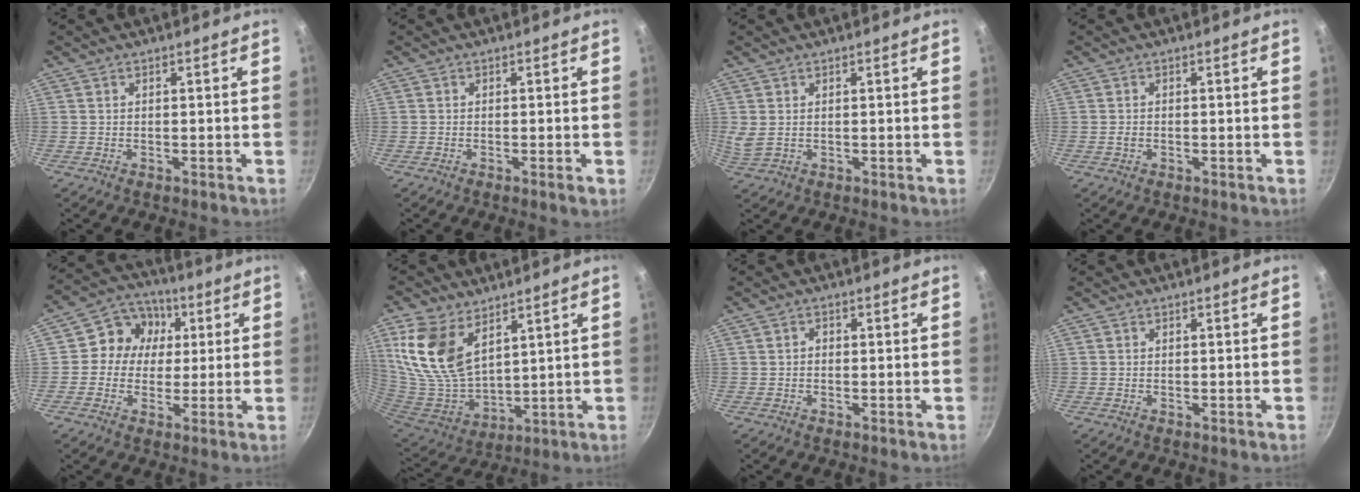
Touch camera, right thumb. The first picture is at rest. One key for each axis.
{"total": 1.3, "fx": -0.5, "fy": 0.1, "fz": 1.2, "tx": -0.025, "ty": -0.001, "tz": -0.012}
{"total": 2.5, "fx": 0.7, "fy": 1.3, "fz": 1.9, "tx": -0.039, "ty": -0.001, "tz": 0.021}
{"total": 1.0, "fx": -0.3, "fy": 0.7, "fz": 0.6, "tx": -0.014, "ty": 0.004, "tz": -0.006}
{"total": 9.6, "fx": 1.5, "fy": 8.7, "fz": 3.7, "tx": -0.020, "ty": 0.016, "tz": 0.004}
{"total": 16.4, "fx": 8.0, "fy": 9.5, "fz": 10.7, "tx": -0.211, "ty": -0.046, "tz": 0.172}
{"total": 1.1, "fx": 0.0, "fy": 0.9, "fz": 0.6, "tx": -0.011, "ty": 0.005, "tz": -0.002}
{"total": 0.0}